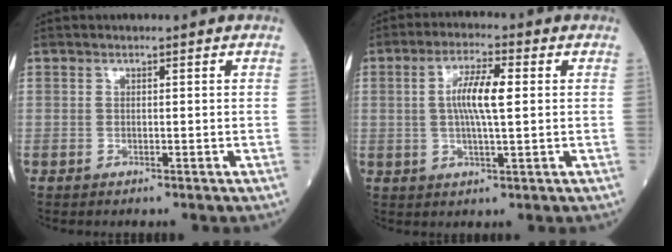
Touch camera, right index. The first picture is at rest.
{"total": 7.0, "force": [1.0, 0.9, 6.9], "torque": [-0.134, 0.007, 0.017]}